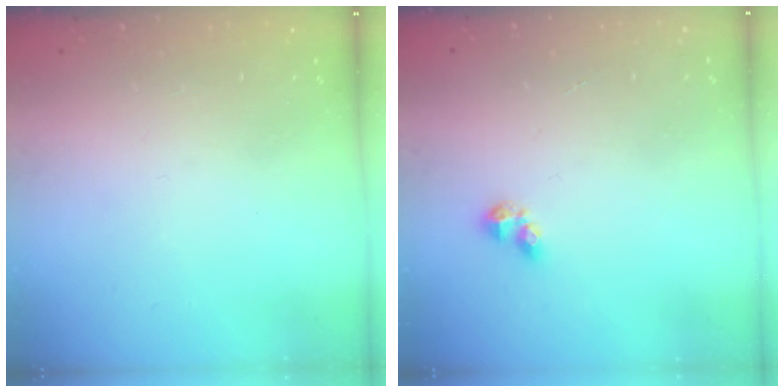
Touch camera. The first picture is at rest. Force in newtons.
{"total": 3.3, "press": 3.3, "slide": 0.4}